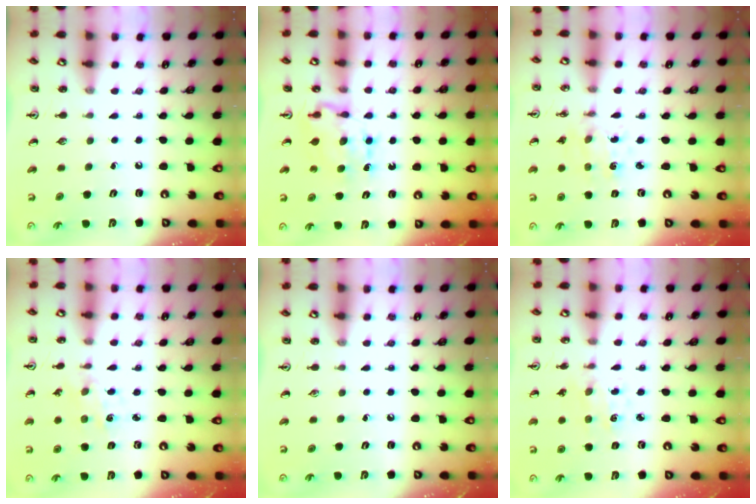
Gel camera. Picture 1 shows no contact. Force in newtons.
{"total": 7.0, "press": 7.0, "slide": 0.6}
{"total": 2.7, "press": 2.7, "slide": 0.3}
{"total": 1.7, "press": 1.6, "slide": 0.3}
{"total": 0.0}
{"total": 1.6, "press": 1.6, "slide": 0.3}